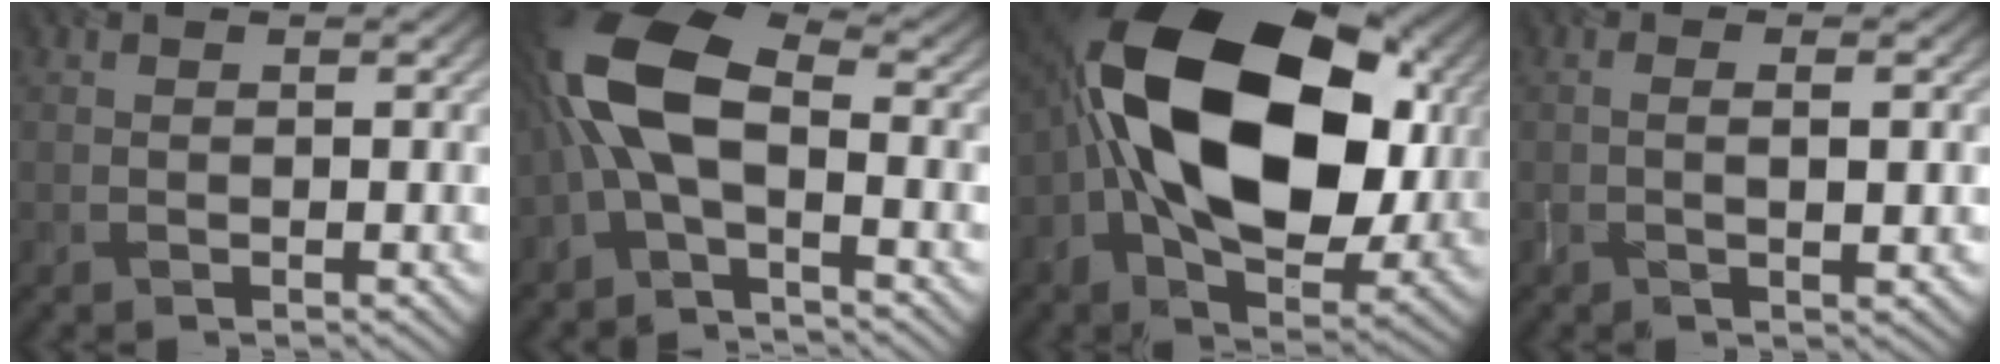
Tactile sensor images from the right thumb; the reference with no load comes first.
{"total": 10.6, "force": [-1.2, 4.9, 9.3], "torque": [-0.209, 0.021, -0.043]}
{"total": 21.1, "force": [2.2, 13.2, 16.4], "torque": [-0.326, -0.009, 0.037]}
{"total": 2.5, "force": [-0.1, 0.5, 2.4], "torque": [-0.041, 0.003, -0.002]}